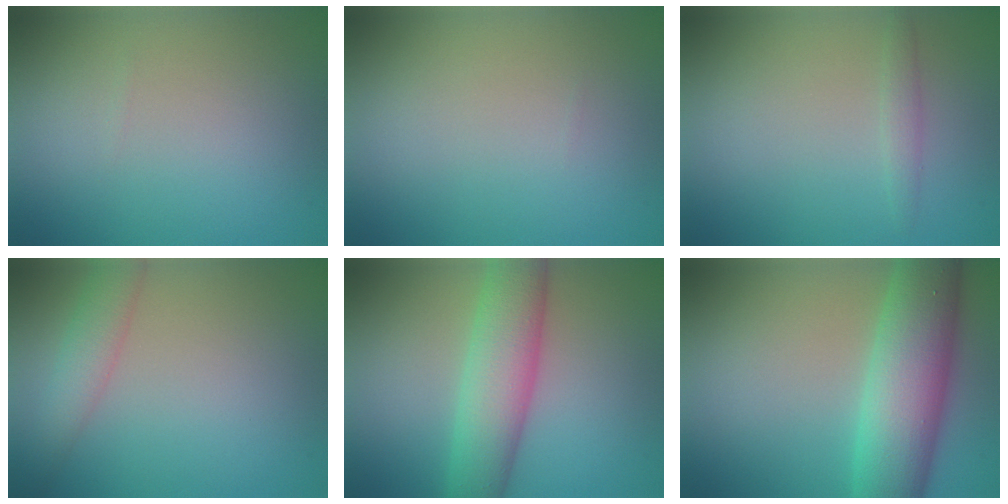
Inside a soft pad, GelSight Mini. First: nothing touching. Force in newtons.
{"total": 0.0}
{"total": 1.1, "press": 1.0, "slide": 0.1}
{"total": 3.0, "press": 3.0, "slide": 0.1}
{"total": 6.8, "press": 6.8, "slide": 0.2}
{"total": 8.9, "press": 8.9, "slide": 0.2}